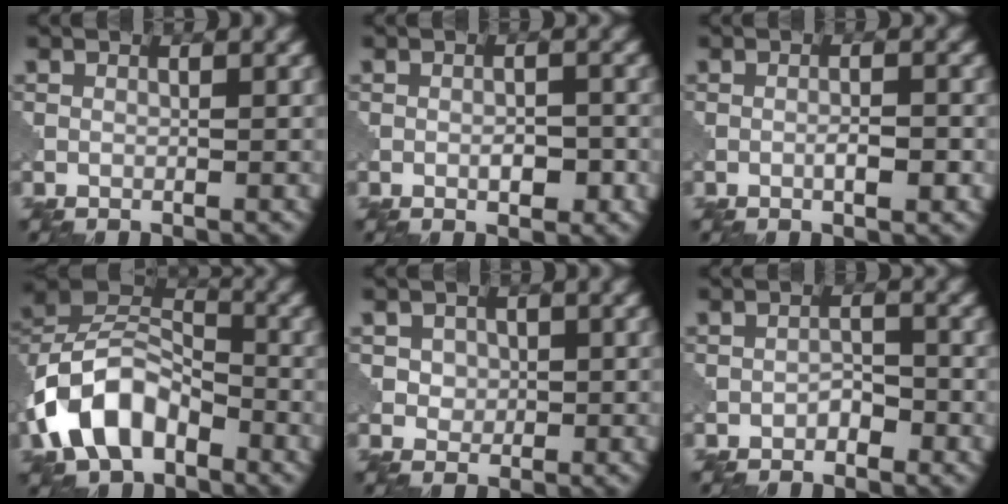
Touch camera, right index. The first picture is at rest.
{"total": 2.2, "force": [-0.8, 0.9, 1.8], "torque": [-0.026, 0.003, -0.013]}
{"total": 1.9, "force": [-0.6, 0.4, 1.7], "torque": [-0.029, 0.003, -0.011]}
{"total": 9.3, "force": [-4.0, 5.8, 6.1], "torque": [-0.120, 0.011, -0.091]}
{"total": 2.4, "force": [0.8, 2.0, 1.0], "torque": [-0.023, -0.001, 0.018]}
{"total": 1.4, "force": [-0.8, 0.8, 0.8], "torque": [-0.012, 0.005, -0.015]}